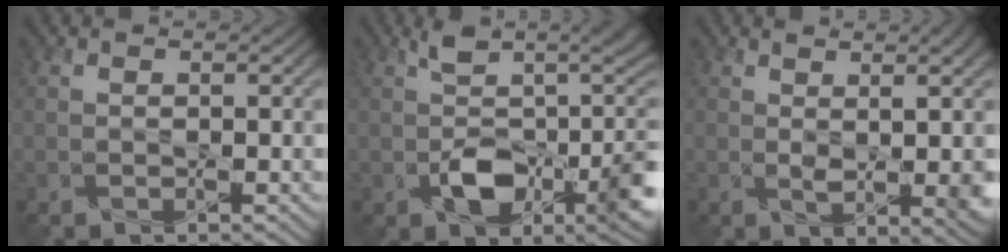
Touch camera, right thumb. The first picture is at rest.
{"total": 10.8, "force": [-0.8, 5.1, 9.4], "torque": [-0.156, -0.012, -0.013]}
{"total": 6.0, "force": [1.0, 1.8, 5.6], "torque": [-0.069, -0.003, 0.019]}